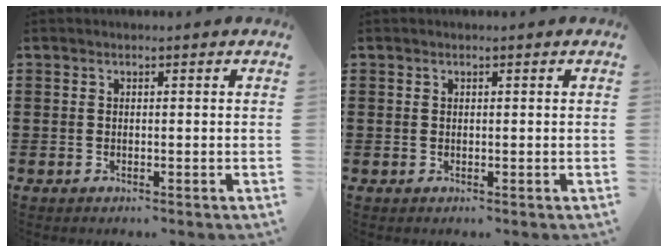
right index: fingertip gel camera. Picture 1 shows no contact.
{"total": 0.0}